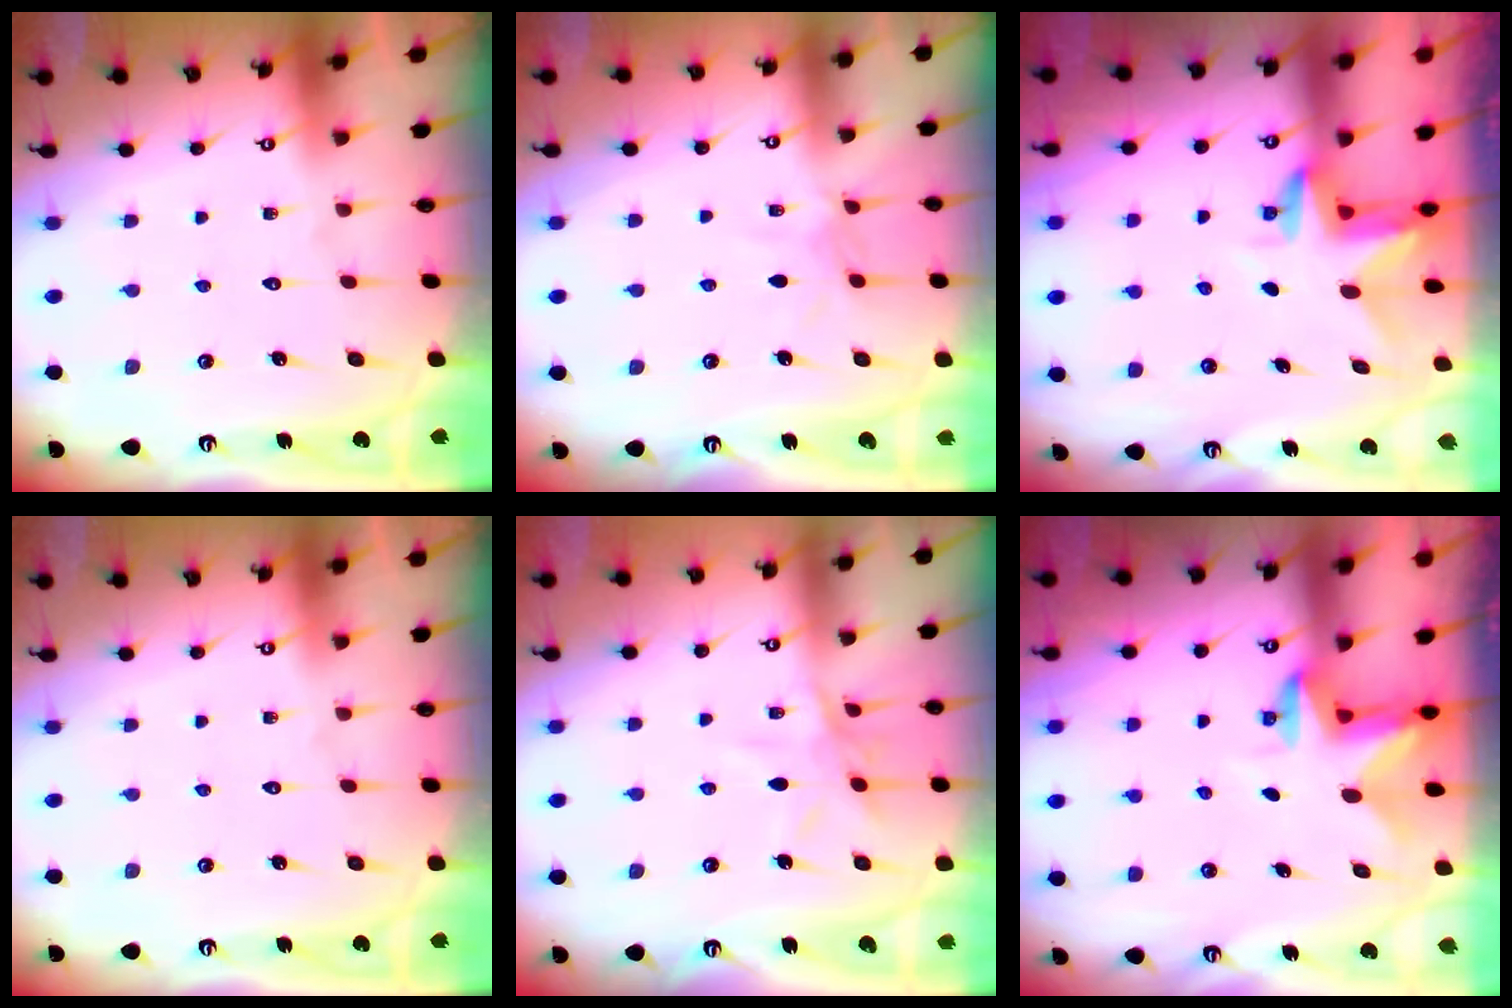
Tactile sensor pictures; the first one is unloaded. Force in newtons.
{"total": 4.2, "press": 4.2, "slide": 0.2}
{"total": 2.9, "press": 2.9, "slide": 0.2}
{"total": 0.0}
{"total": 8.1, "press": 8.0, "slide": 0.7}
{"total": 2.6, "press": 2.6, "slide": 0.5}